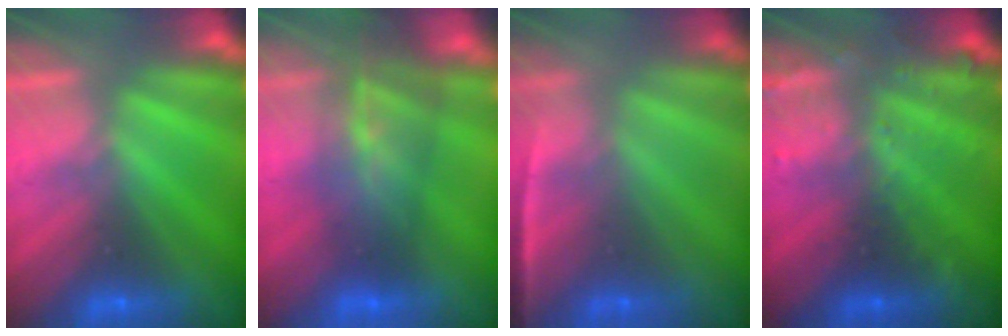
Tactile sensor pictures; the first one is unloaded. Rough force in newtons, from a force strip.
{"total": 10.1}
{"total": 1.4}
{"total": 2.9}